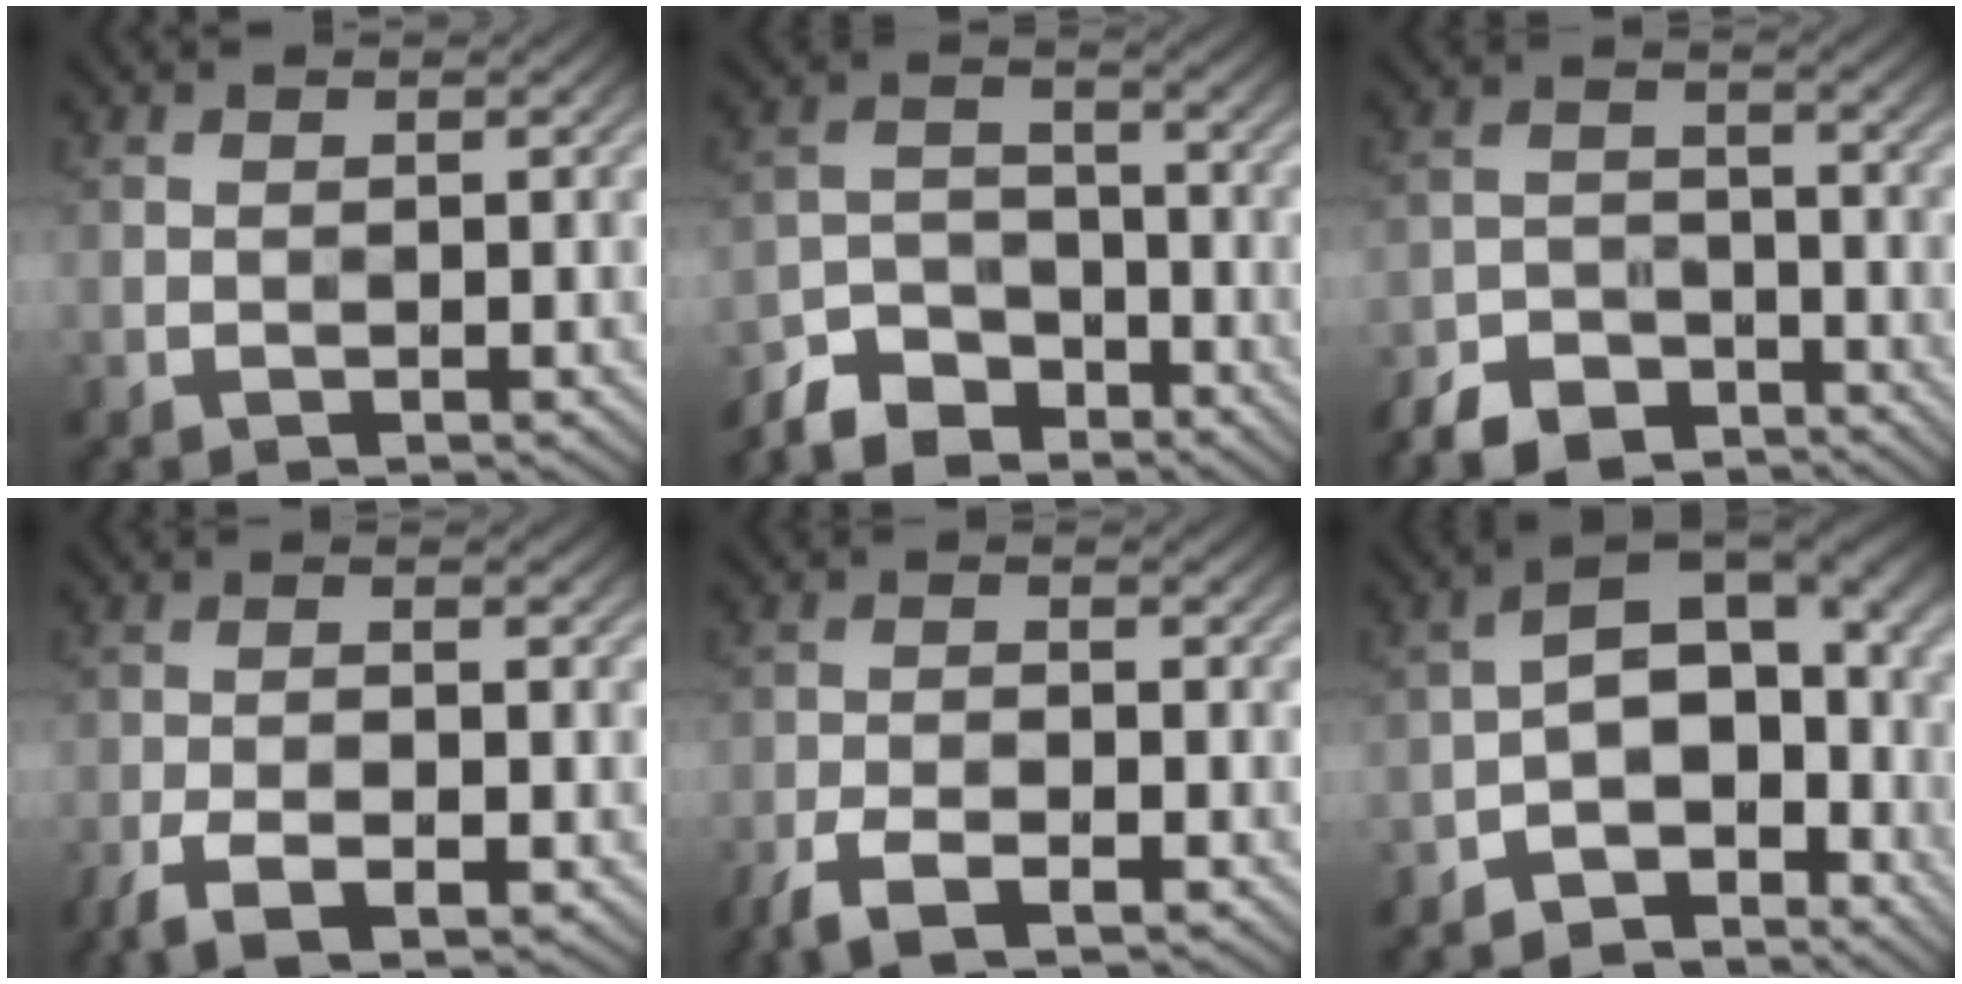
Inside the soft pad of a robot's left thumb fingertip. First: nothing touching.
{"total": 7.1, "force": [-5.9, 3.3, 2.3], "torque": [-0.050, -0.003, -0.125]}
{"total": 8.2, "force": [-6.6, 3.6, 3.2], "torque": [-0.065, -0.010, -0.130]}
{"total": 6.6, "force": [-3.8, 1.9, 5.1], "torque": [-0.103, -0.010, -0.064]}
{"total": 6.0, "force": [-4.1, 1.9, 3.9], "torque": [-0.082, -0.005, -0.079]}
{"total": 9.7, "force": [-5.1, 5.4, 6.2], "torque": [-0.085, -0.009, -0.095]}